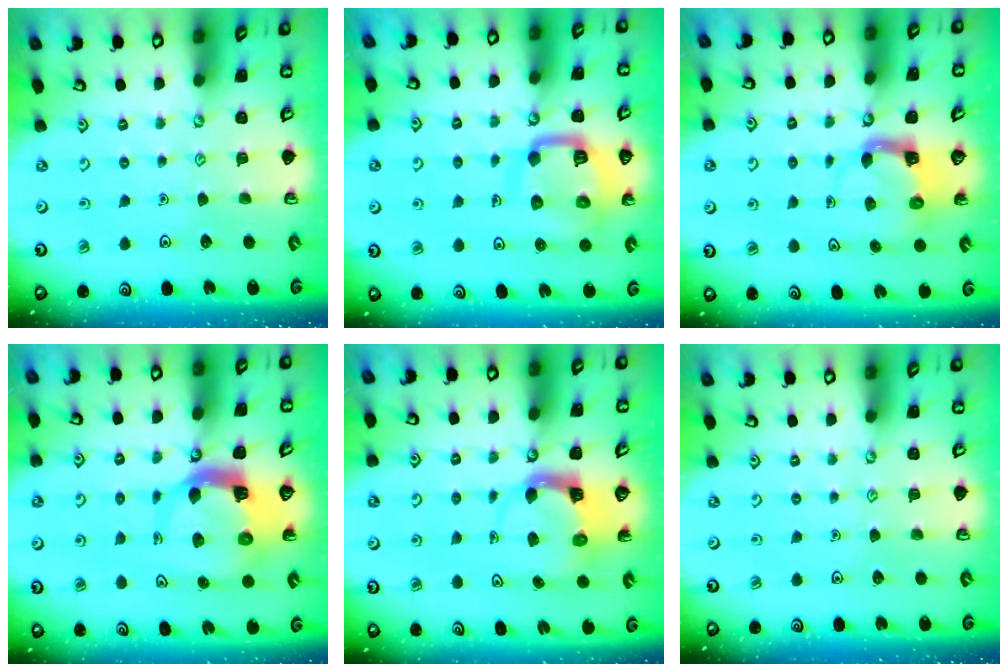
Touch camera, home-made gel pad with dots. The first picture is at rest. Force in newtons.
{"total": 12.6, "press": 12.5, "slide": 1.4}
{"total": 3.7, "press": 3.7, "slide": 0.6}
{"total": 7.1, "press": 7.1, "slide": 1.0}
{"total": 3.8, "press": 3.8, "slide": 0.5}
{"total": 0.0}